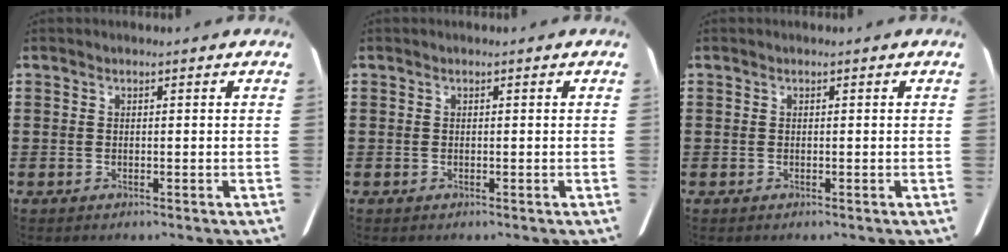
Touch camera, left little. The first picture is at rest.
{"total": 0.0}
{"total": 0.0}